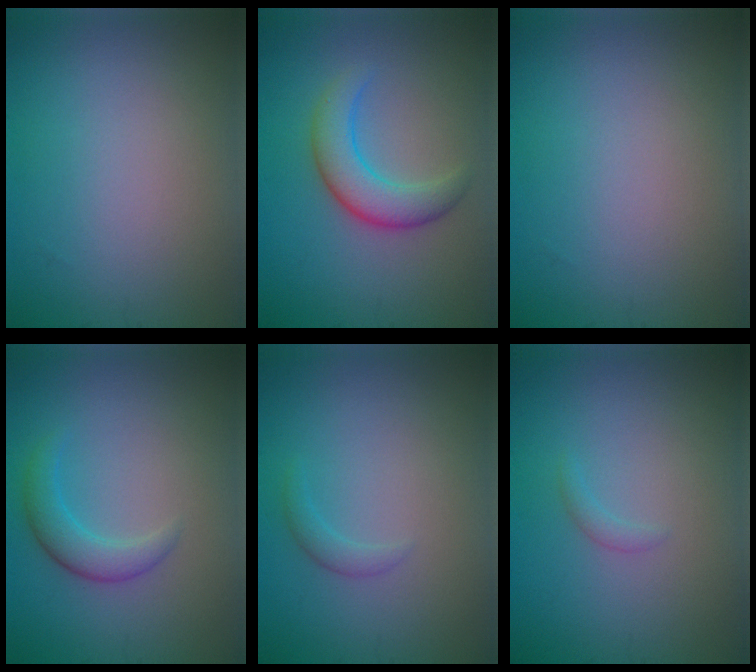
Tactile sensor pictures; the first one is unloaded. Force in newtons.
{"total": 4.0, "press": 4.0, "slide": 0.2}
{"total": 0.0}
{"total": 2.4, "press": 2.4, "slide": 0.1}
{"total": 1.0, "press": 1.0, "slide": 0.1}
{"total": 0.7, "press": 0.7, "slide": 0.1}